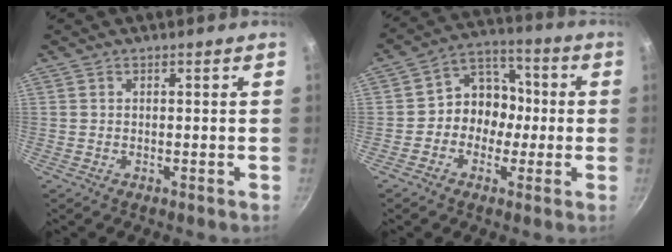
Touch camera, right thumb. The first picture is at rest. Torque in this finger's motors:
{"motor_torque": [0.21, 0.18, -0.08, -0.08, 0.02]}